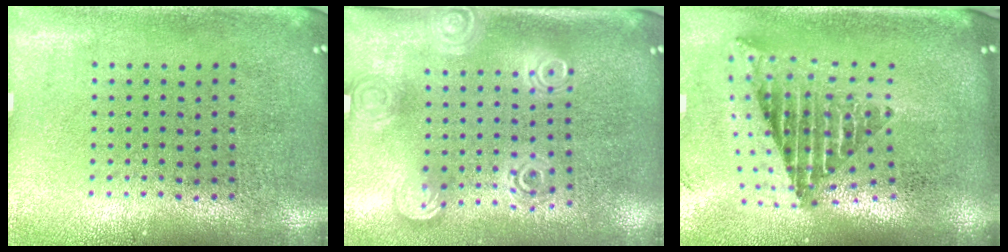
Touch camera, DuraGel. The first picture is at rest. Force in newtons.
{"total": 1.7, "press": 1.3, "slide": 1.1}
{"total": 2.5, "press": 1.7, "slide": 1.8}